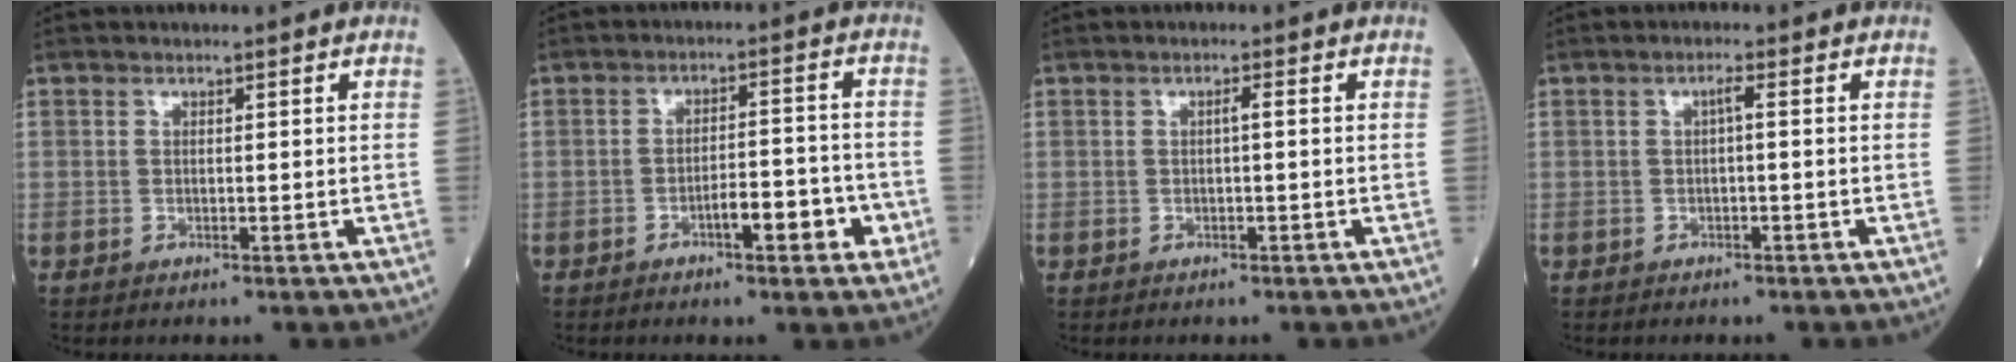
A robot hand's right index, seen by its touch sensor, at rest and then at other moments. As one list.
[{"total": 6.2, "force": [-2.8, 1.7, 5.3], "torque": [-0.072, 0.011, -0.039]}, {"total": 1.0, "force": [0.0, 0.0, 1.0], "torque": [-0.016, 0.003, 0.000]}, {"total": 1.2, "force": [0.1, 0.1, 1.2], "torque": [-0.022, 0.003, 0.000]}]